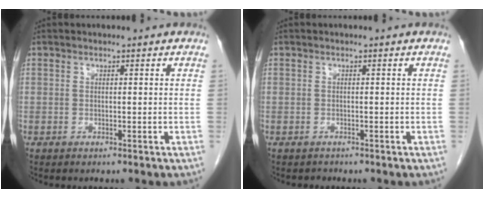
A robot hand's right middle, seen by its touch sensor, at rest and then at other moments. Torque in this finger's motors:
{"motor_torque": [-0.26, -0.21, -0.02, -0.01]}